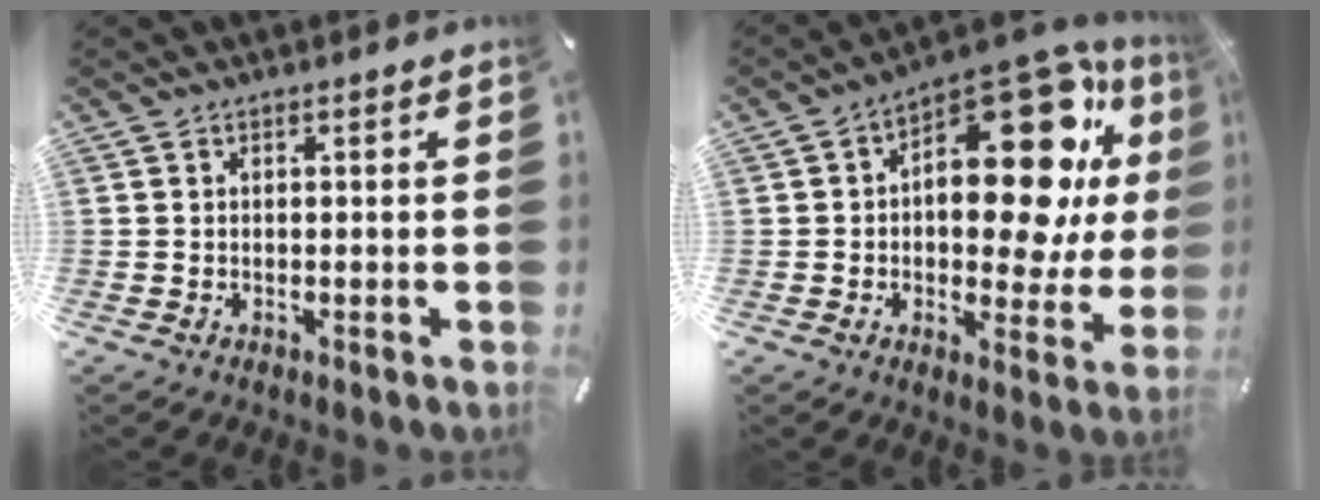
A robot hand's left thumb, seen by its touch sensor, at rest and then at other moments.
{"total": 23.2, "force": [8.1, 11.6, 18.5], "torque": [-0.236, -0.071, 0.135]}